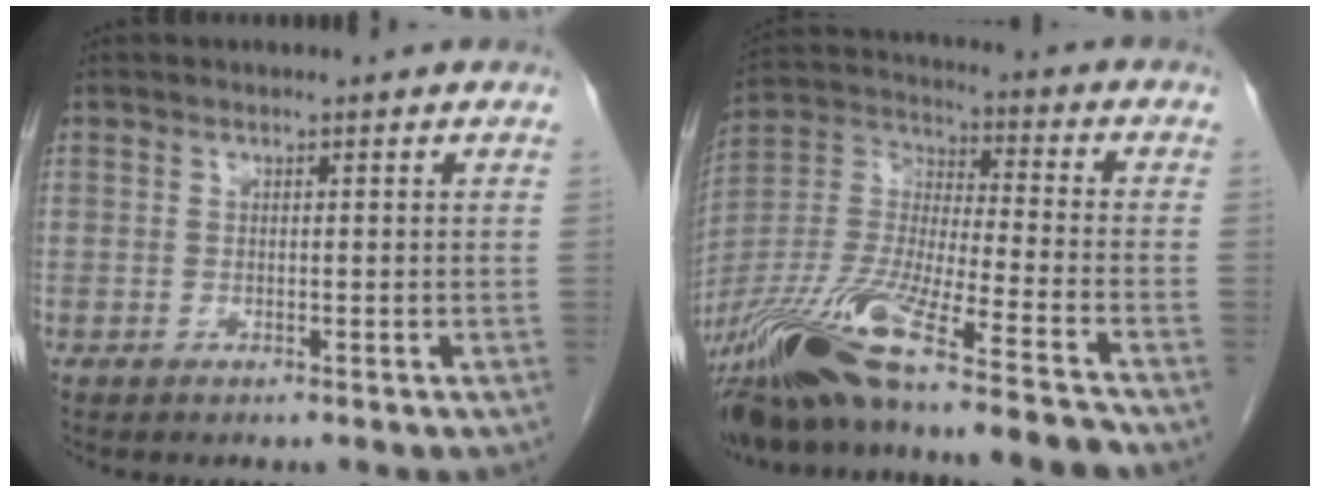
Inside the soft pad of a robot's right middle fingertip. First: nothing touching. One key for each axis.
{"total": 22.8, "fx": -18.1, "fy": 0.5, "fz": 13.9, "tx": -0.304, "ty": -0.039, "tz": -0.333}